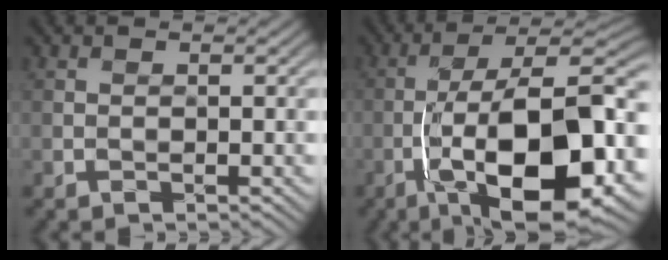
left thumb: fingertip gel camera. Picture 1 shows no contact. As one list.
[{"total": 17.7, "force": [-5.5, 6.6, 15.5], "torque": [-0.248, 0.008, -0.090]}]